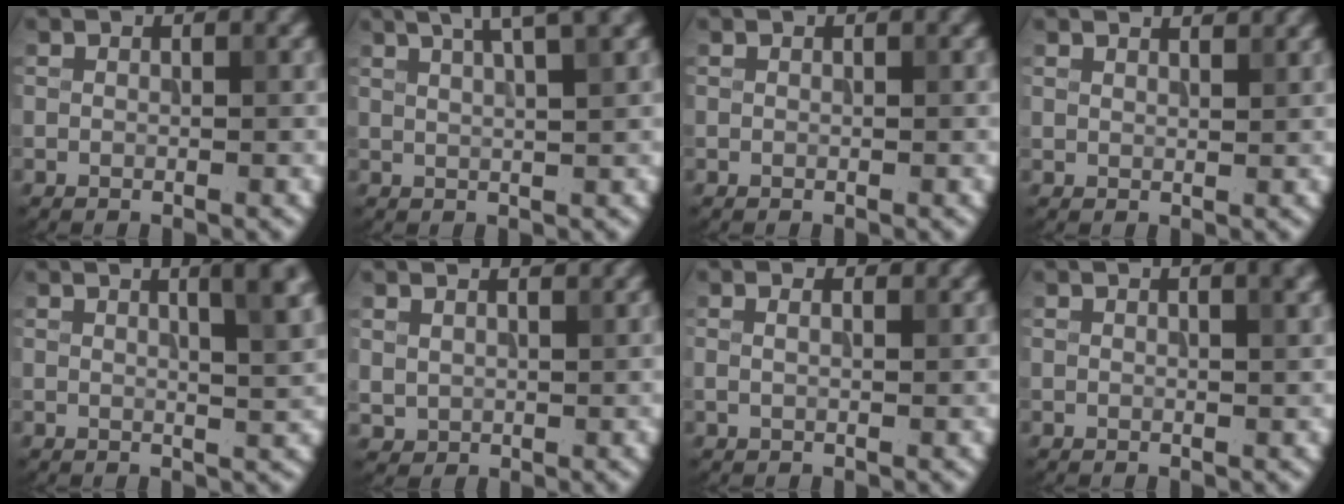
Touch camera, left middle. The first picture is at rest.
{"total": 6.1, "force": [3.8, 1.8, 4.5], "torque": [-0.043, 0.033, 0.027]}
{"total": 0.0}
{"total": 2.1, "force": [2.0, 0.3, 0.5], "torque": [-0.013, 0.002, 0.029]}
{"total": 5.2, "force": [2.3, 1.5, 4.4], "torque": [-0.036, 0.014, 0.018]}
{"total": 2.4, "force": [1.9, 1.3, 0.9], "torque": [-0.026, 0.003, 0.035]}
{"total": 2.3, "force": [1.4, 1.0, 1.6], "torque": [-0.015, 0.002, -0.002]}
{"total": 2.1, "force": [1.0, 0.7, 1.7], "torque": [-0.011, 0.005, 0.009]}